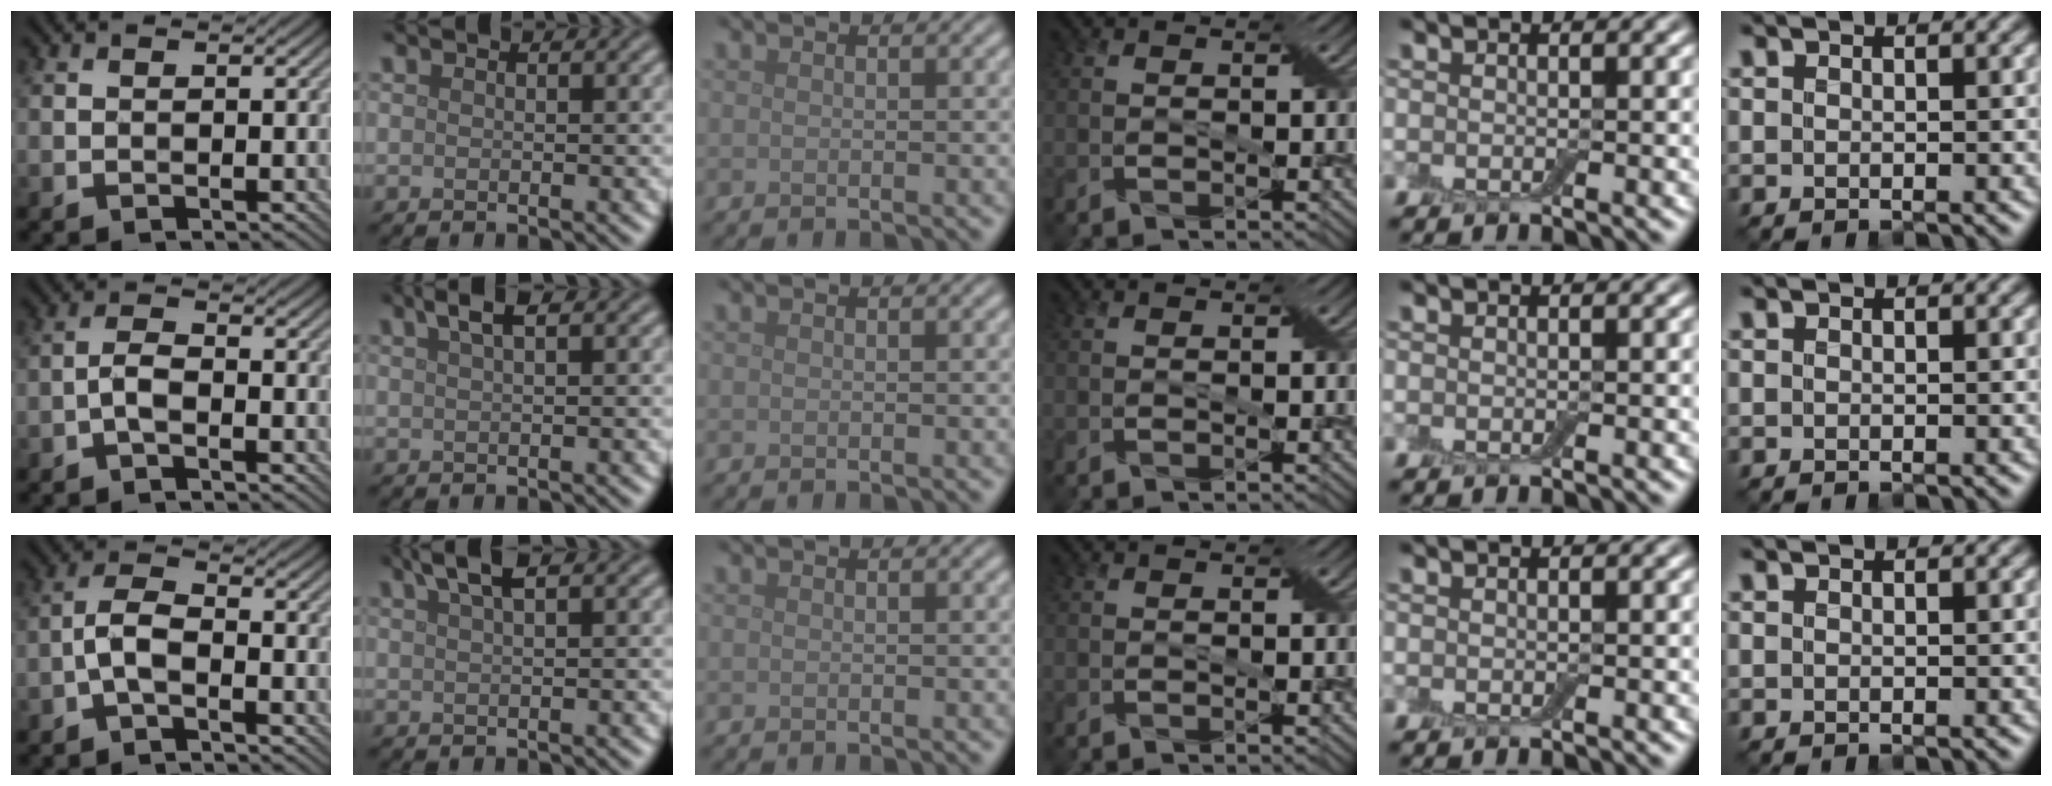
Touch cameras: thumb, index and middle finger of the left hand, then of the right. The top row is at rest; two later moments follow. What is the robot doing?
{"motion": "shake", "object": "box of matches"}